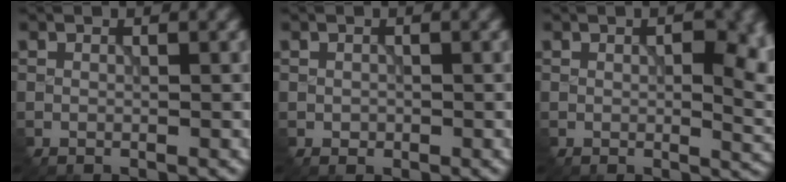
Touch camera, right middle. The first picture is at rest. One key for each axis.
{"total": 0.6, "fx": -0.2, "fy": 0.6, "fz": 0.2, "tx": -0.003, "ty": -0.002, "tz": 0.000}
{"total": 5.8, "fx": 0.7, "fy": 2.8, "fz": 5.1, "tx": -0.058, "ty": -0.006, "tz": 0.016}